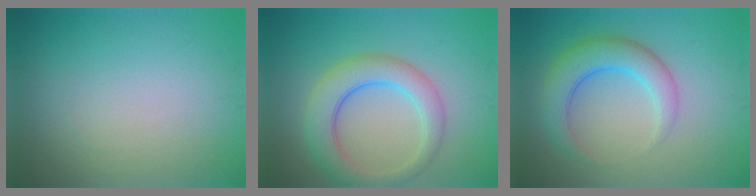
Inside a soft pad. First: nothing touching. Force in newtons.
{"total": 5.4, "press": 5.4, "slide": 0.1}
{"total": 4.7, "press": 4.7, "slide": 0.1}